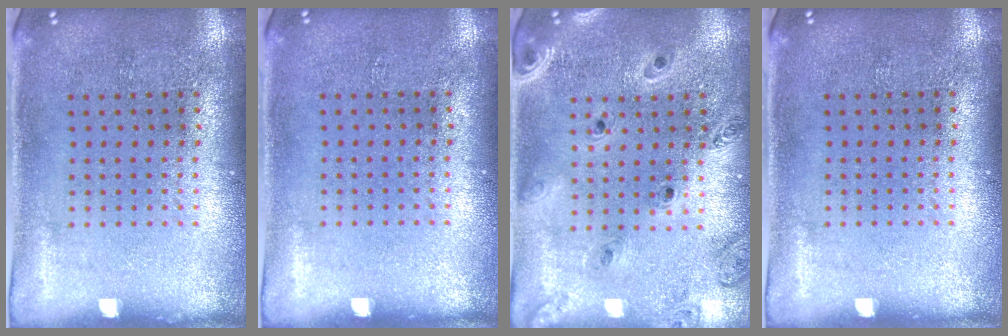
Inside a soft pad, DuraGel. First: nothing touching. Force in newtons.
{"total": 0.0}
{"total": 1.3, "press": 1.3, "slide": 0.1}
{"total": 0.0}